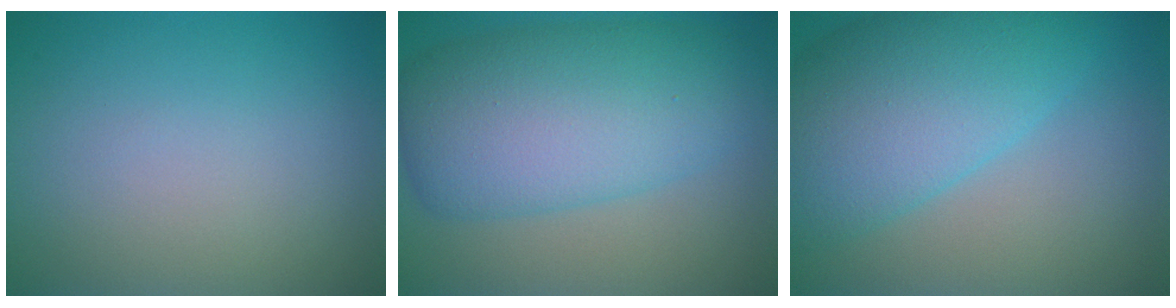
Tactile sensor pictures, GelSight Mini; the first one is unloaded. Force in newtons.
{"total": 9.9, "press": 9.9, "slide": 0.3}
{"total": 9.7, "press": 9.7, "slide": 0.3}